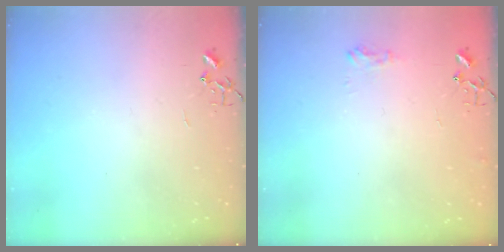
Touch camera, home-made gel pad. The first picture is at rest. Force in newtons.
{"total": 6.3, "press": 6.2, "slide": 0.9}